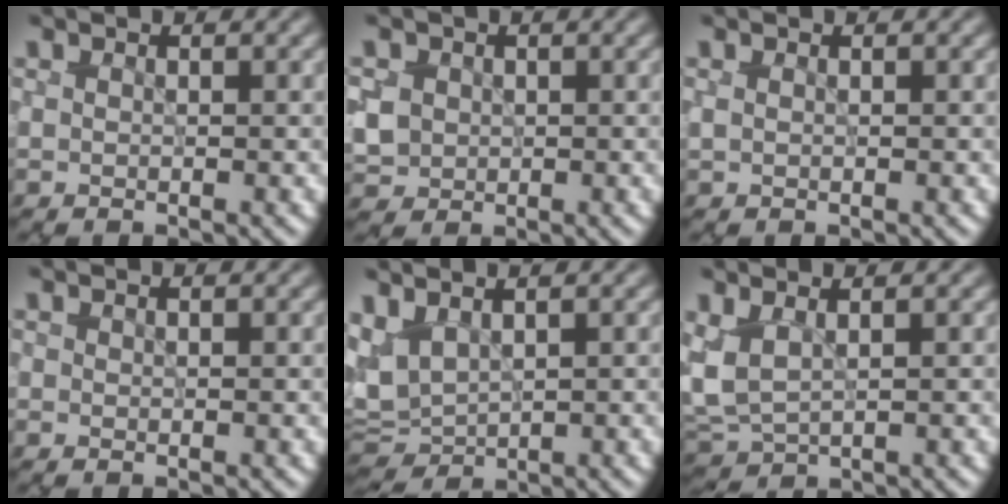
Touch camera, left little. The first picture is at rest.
{"total": 3.4, "force": [0.3, 3.0, 1.5], "torque": [-0.045, 0.003, 0.014]}
{"total": 0.6, "force": [0.2, 0.3, 0.4], "torque": [-0.012, 0.001, 0.006]}
{"total": 0.0}
{"total": 4.8, "force": [1.5, 2.8, 3.6], "torque": [-0.090, 0.005, 0.031]}
{"total": 2.9, "force": [1.0, 1.4, 2.3], "torque": [-0.061, -0.003, 0.022]}